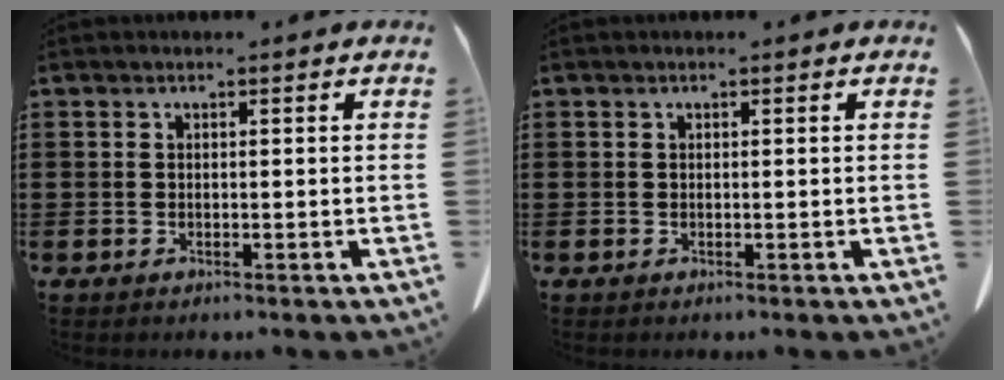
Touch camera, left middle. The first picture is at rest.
{"total": 0.0}